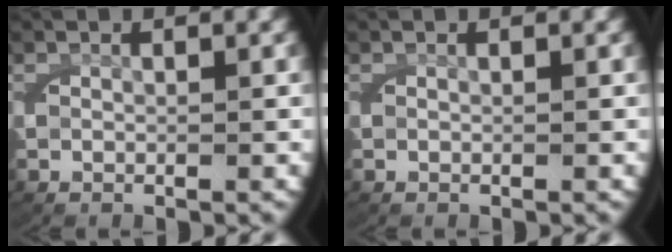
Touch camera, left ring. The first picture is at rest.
{"total": 0.0}